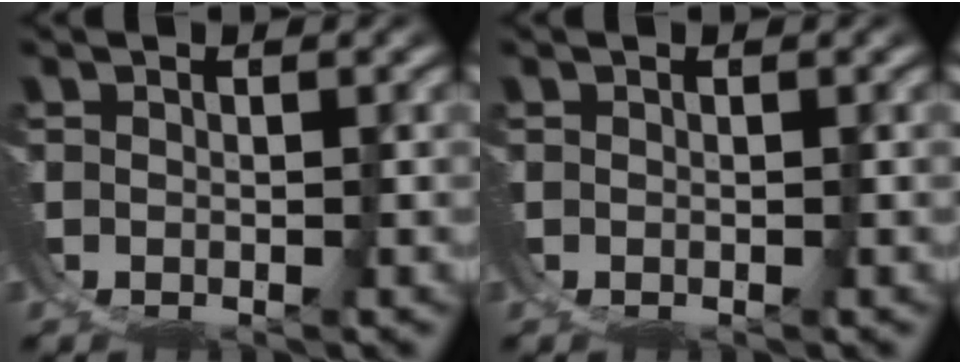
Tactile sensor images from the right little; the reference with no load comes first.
{"total": 0.0}